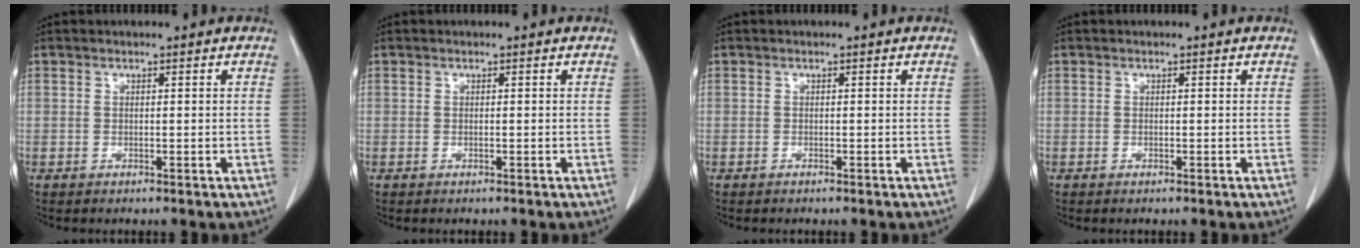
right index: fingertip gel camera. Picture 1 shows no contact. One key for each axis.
{"total": 0.0}
{"total": 0.0}
{"total": 0.0}